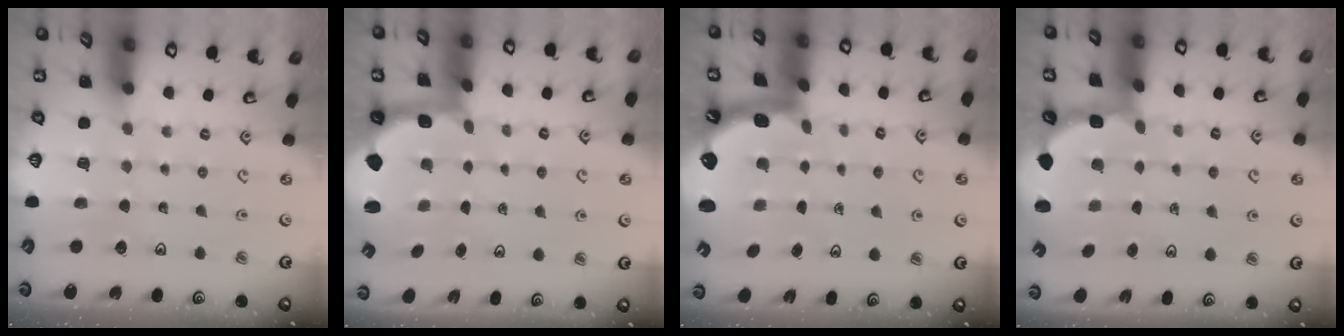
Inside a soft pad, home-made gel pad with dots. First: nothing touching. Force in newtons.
{"total": 2.2, "press": 1.5, "slide": 1.6}
{"total": 1.4, "press": 1.3, "slide": 0.6}
{"total": 2.9, "press": 2.5, "slide": 1.4}